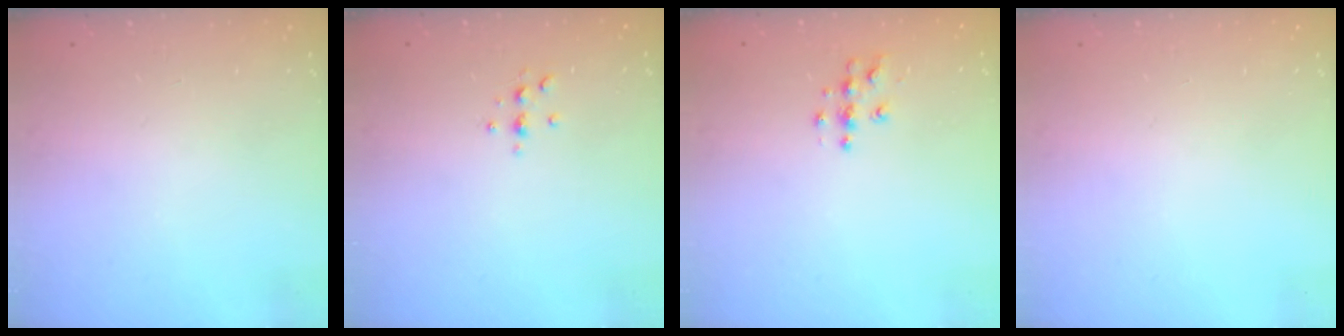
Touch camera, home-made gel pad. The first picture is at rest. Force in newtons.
{"total": 3.1, "press": 3.1, "slide": 0.5}
{"total": 5.0, "press": 5.0, "slide": 0.2}
{"total": 0.0}